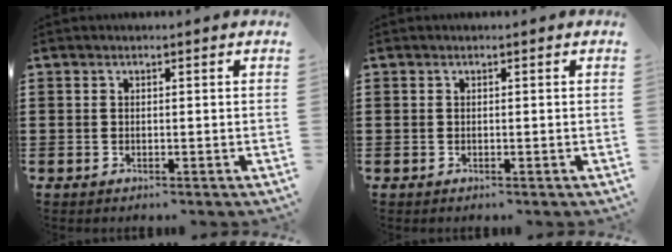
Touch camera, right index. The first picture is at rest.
{"total": 0.0}